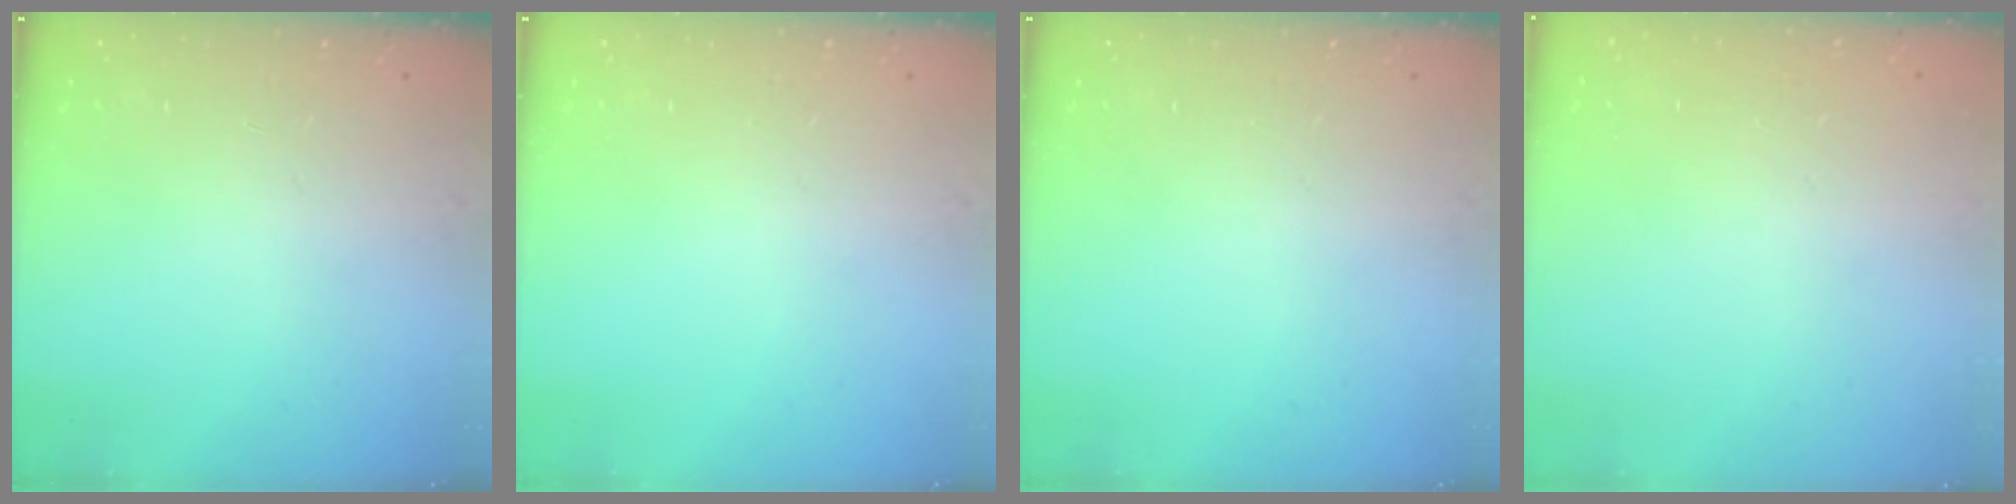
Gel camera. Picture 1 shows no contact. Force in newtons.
{"total": 0.0}
{"total": 0.0}
{"total": 0.0}